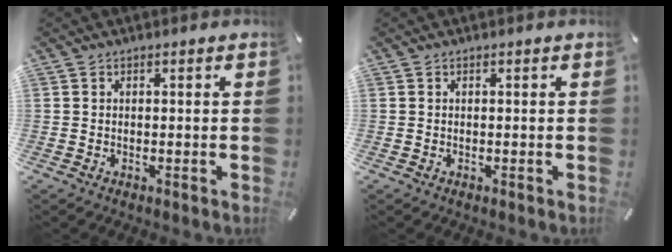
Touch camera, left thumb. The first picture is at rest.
{"total": 0.0}